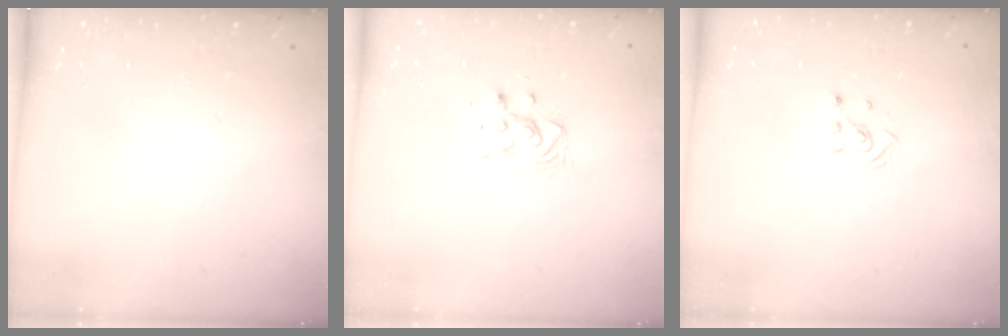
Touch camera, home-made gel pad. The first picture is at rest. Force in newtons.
{"total": 9.3, "press": 9.0, "slide": 2.3}
{"total": 2.1, "press": 1.9, "slide": 0.8}